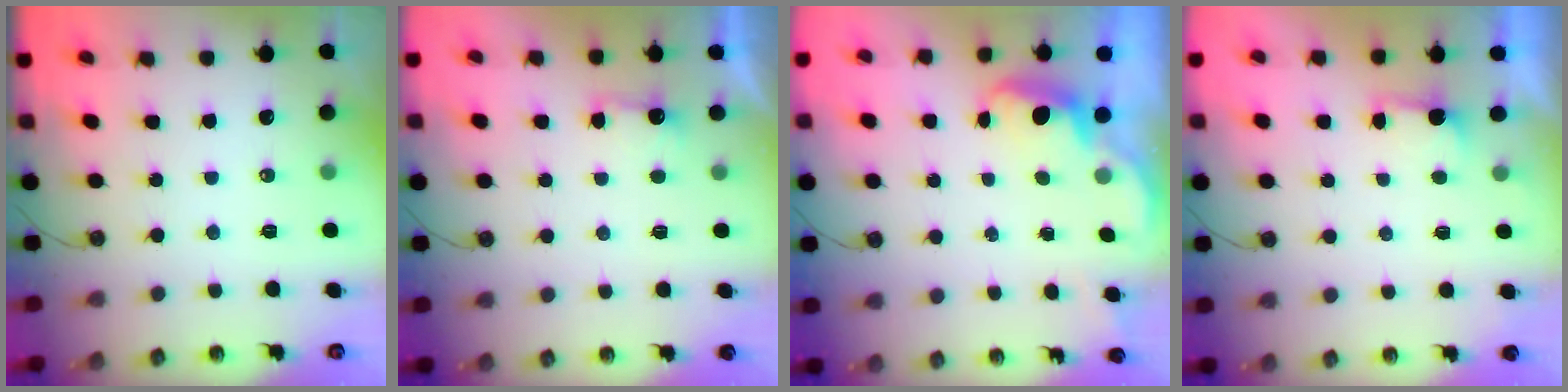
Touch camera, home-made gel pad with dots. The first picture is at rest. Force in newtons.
{"total": 2.3, "press": 2.1, "slide": 0.9}
{"total": 2.5, "press": 2.4, "slide": 0.7}
{"total": 1.2, "press": 0.9, "slide": 0.8}